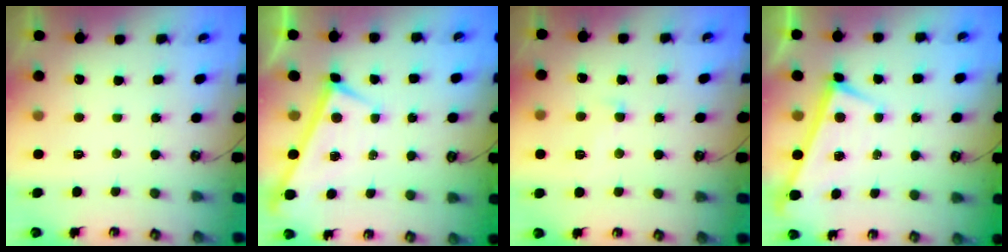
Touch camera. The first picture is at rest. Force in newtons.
{"total": 0.0}
{"total": 1.7, "press": 1.7, "slide": 0.2}
{"total": 0.0}